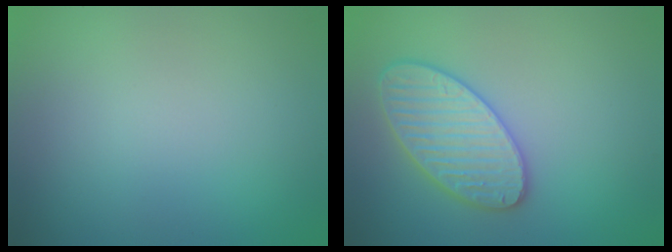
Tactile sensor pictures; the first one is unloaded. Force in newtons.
{"total": 4.3, "press": 4.1, "slide": 1.3}